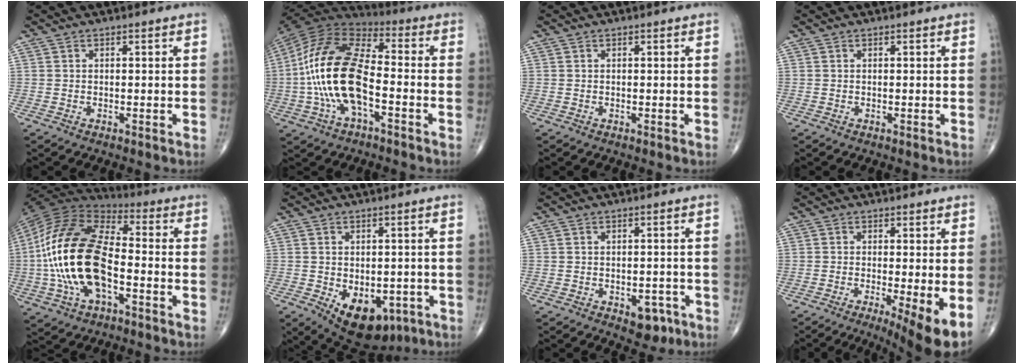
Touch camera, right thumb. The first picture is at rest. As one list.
[{"total": 18.9, "force": [-3.3, 8.8, 16.4], "torque": [-0.331, 0.035, -0.067]}, {"total": 0.0}, {"total": 0.0}, {"total": 22.5, "force": [-3.6, 11.5, 19.1], "torque": [-0.388, 0.022, -0.070]}, {"total": 12.4, "force": [-5.0, 7.5, 8.4], "torque": [-0.100, 0.001, -0.056]}, {"total": 4.7, "force": [-2.2, 2.8, 3.1], "torque": [-0.017, 0.011, -0.024]}, {"total": 8.5, "force": [-2.6, 1.4, 7.9], "torque": [-0.120, -0.022, -0.042]}]